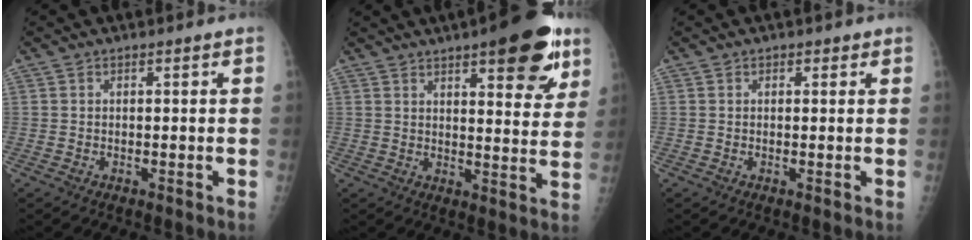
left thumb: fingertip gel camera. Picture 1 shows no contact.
{"total": 16.0, "force": [9.2, 5.2, 12.1], "torque": [-0.123, -0.036, 0.121]}
{"total": 1.0, "force": [0.6, 0.8, 0.4], "torque": [0.007, -0.001, 0.004]}